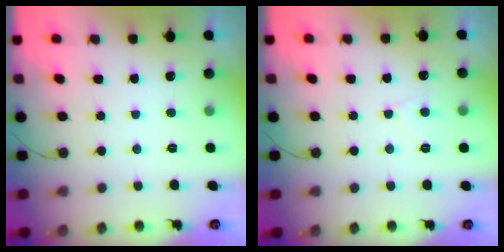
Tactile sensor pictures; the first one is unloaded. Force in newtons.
{"total": 2.7, "press": 2.7, "slide": 0.2}